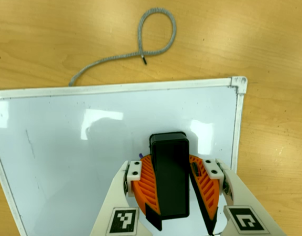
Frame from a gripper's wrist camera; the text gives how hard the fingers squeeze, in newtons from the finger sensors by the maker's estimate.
{"total": 14.9, "left": 16.7, "right": 13.0}